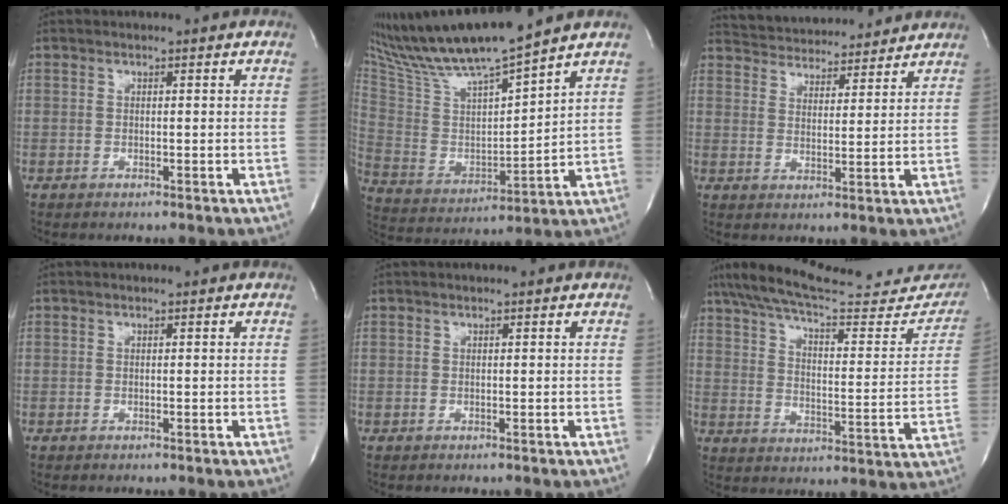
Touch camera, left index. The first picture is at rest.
{"total": 16.7, "force": [14.8, -0.3, 7.7], "torque": [-0.153, -0.004, 0.282]}
{"total": 13.9, "force": [13.3, 2.9, 3.0], "torque": [-0.047, 0.020, 0.191]}
{"total": 0.0}
{"total": 0.0}
{"total": 28.2, "force": [24.5, 5.6, 12.8], "torque": [-0.205, -0.035, 0.319]}